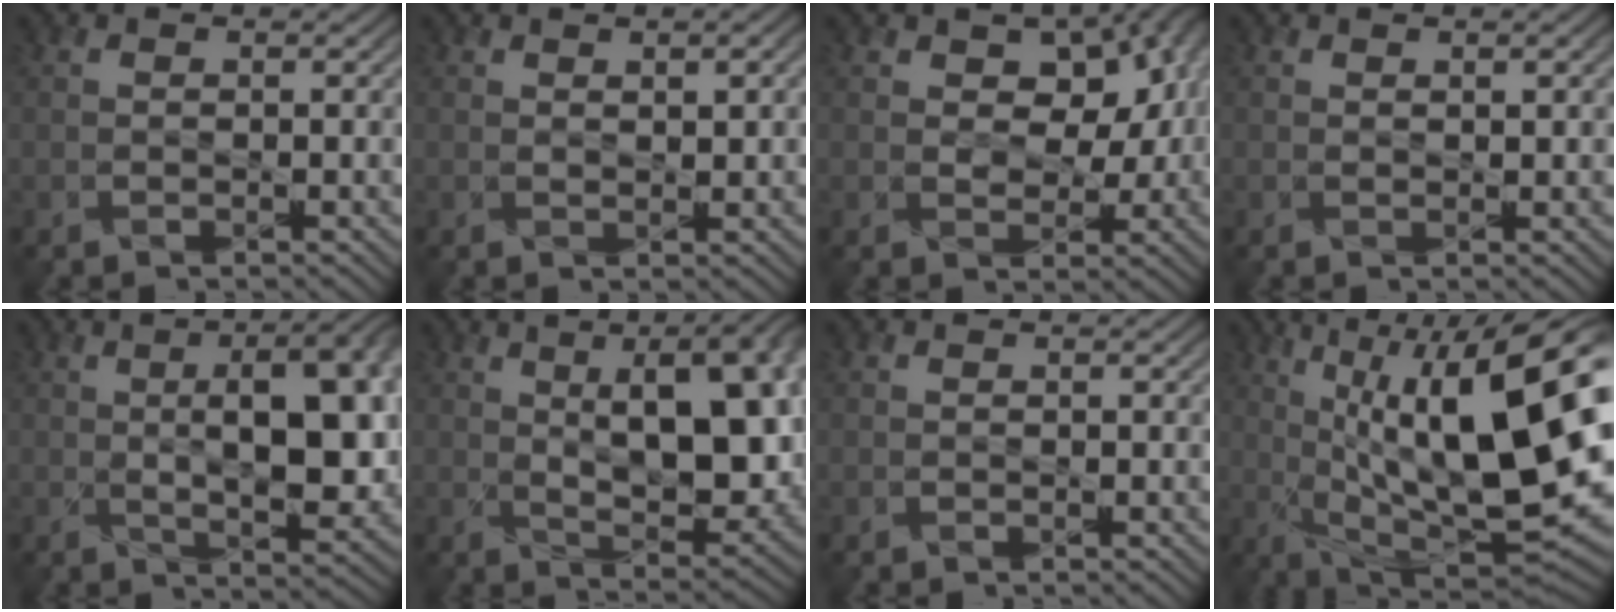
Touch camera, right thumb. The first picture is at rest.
{"total": 2.1, "force": [0.9, 0.5, 1.9], "torque": [-0.029, -0.001, 0.019]}
{"total": 10.6, "force": [3.4, 6.8, 7.5], "torque": [-0.104, 0.016, 0.054]}
{"total": 0.9, "force": [0.4, 0.0, 0.7], "torque": [-0.012, 0.001, 0.007]}
{"total": 12.9, "force": [1.6, 5.2, 11.7], "torque": [-0.144, 0.019, 0.011]}
{"total": 16.3, "force": [3.9, 7.2, 14.1], "torque": [-0.188, 0.029, 0.063]}
{"total": 0.0}
{"total": 19.0, "force": [3.5, 7.0, 17.3], "torque": [-0.282, 0.019, 0.061]}